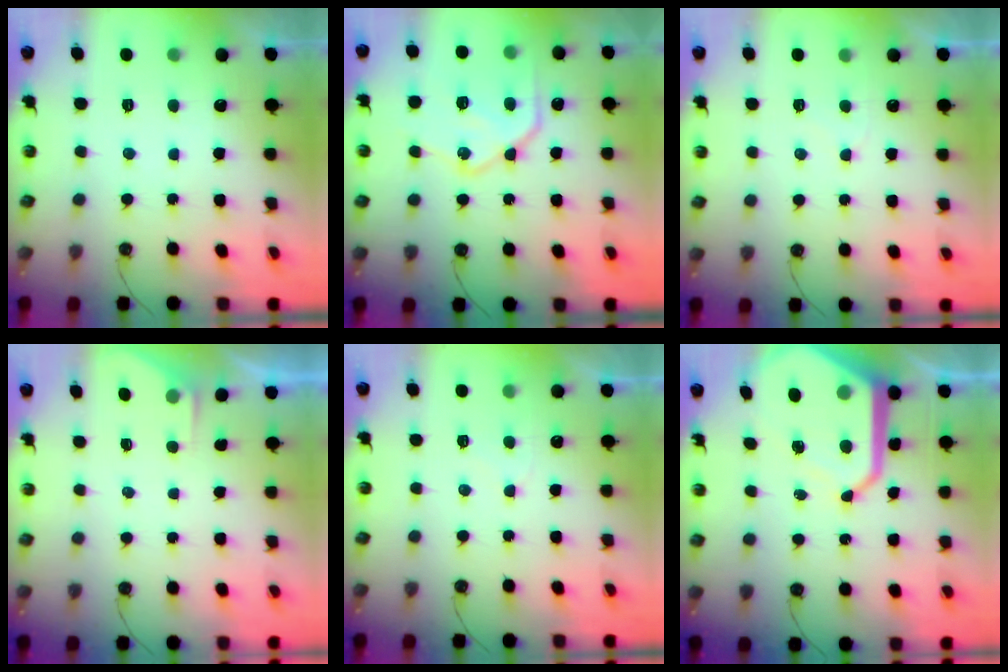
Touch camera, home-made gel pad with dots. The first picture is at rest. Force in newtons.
{"total": 19.4, "press": 19.4, "slide": 1.9}
{"total": 5.1, "press": 5.1, "slide": 0.6}
{"total": 1.4, "press": 1.3, "slide": 0.2}
{"total": 5.1, "press": 5.1, "slide": 0.6}
{"total": 17.4, "press": 17.4, "slide": 1.5}